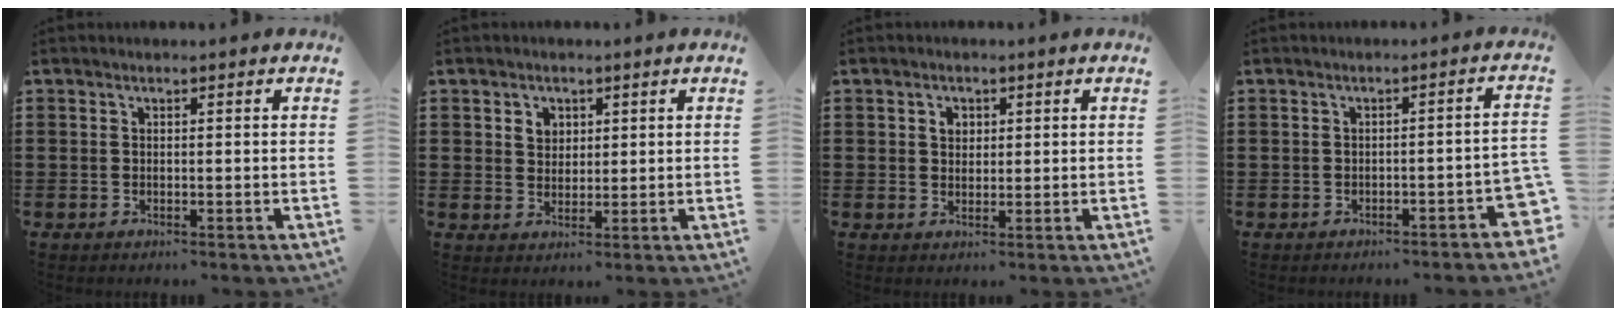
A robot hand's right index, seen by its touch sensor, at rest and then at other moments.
{"total": 2.6, "force": [1.2, 2.2, 0.8], "torque": [-0.023, 0.010, 0.021]}
{"total": 2.1, "force": [0.8, 1.7, 1.1], "torque": [-0.027, 0.011, 0.012]}
{"total": 2.3, "force": [-1.6, 0.4, 1.5], "torque": [-0.027, 0.000, -0.032]}